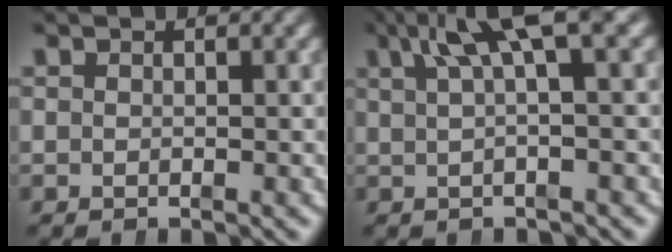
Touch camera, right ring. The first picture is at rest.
{"total": 6.2, "force": [3.0, 0.7, 5.4], "torque": [-0.068, 0.028, 0.042]}